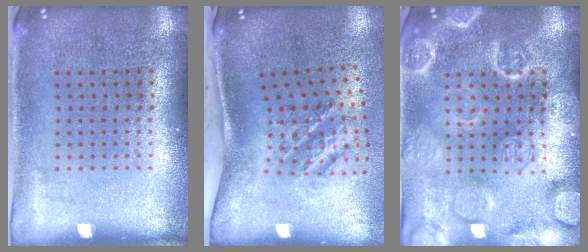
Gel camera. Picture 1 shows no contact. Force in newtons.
{"total": 2.1, "press": 1.3, "slide": 1.7}
{"total": 3.6, "press": 3.6, "slide": 0.4}